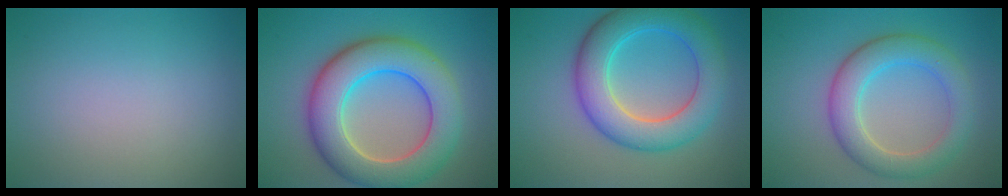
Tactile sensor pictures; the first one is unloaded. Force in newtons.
{"total": 9.8, "press": 9.8, "slide": 0.4}
{"total": 7.7, "press": 7.7, "slide": 0.3}
{"total": 5.3, "press": 5.3, "slide": 0.2}